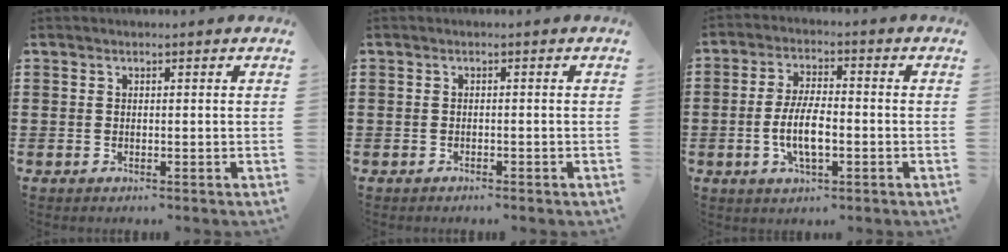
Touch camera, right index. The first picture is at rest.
{"total": 0.6, "force": [-0.6, 0.1, 0.1], "torque": [-0.005, -0.002, -0.012]}
{"total": 7.0, "force": [-1.5, 2.6, 6.3], "torque": [-0.134, -0.001, -0.034]}